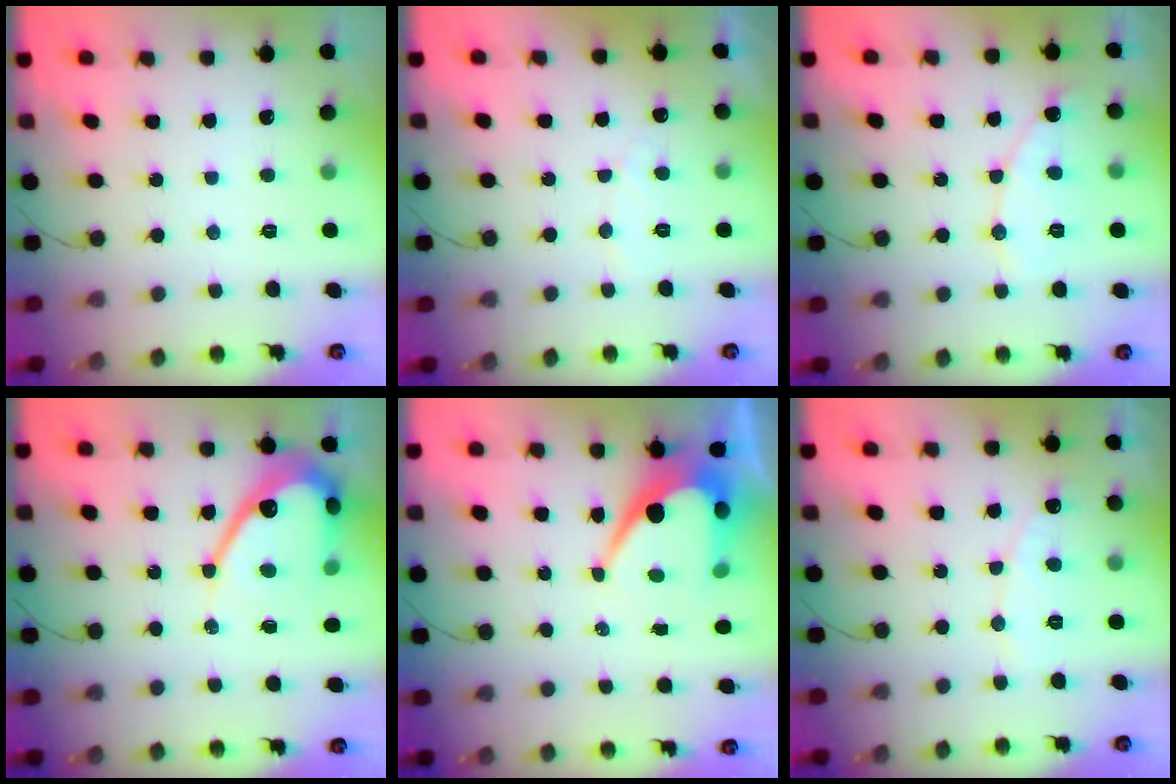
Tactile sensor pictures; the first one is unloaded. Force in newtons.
{"total": 4.2, "press": 4.2, "slide": 0.2}
{"total": 7.8, "press": 7.8, "slide": 0.5}
{"total": 11.5, "press": 11.5, "slide": 1.1}
{"total": 11.5, "press": 11.4, "slide": 0.8}
{"total": 6.2, "press": 6.2, "slide": 0.3}